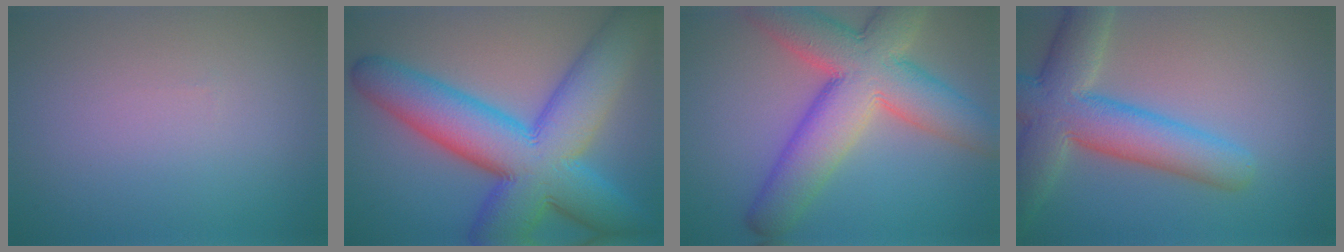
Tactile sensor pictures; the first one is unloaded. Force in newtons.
{"total": 14.1, "press": 14.1, "slide": 0.4}
{"total": 10.9, "press": 10.9, "slide": 0.6}
{"total": 8.3, "press": 8.3, "slide": 0.5}